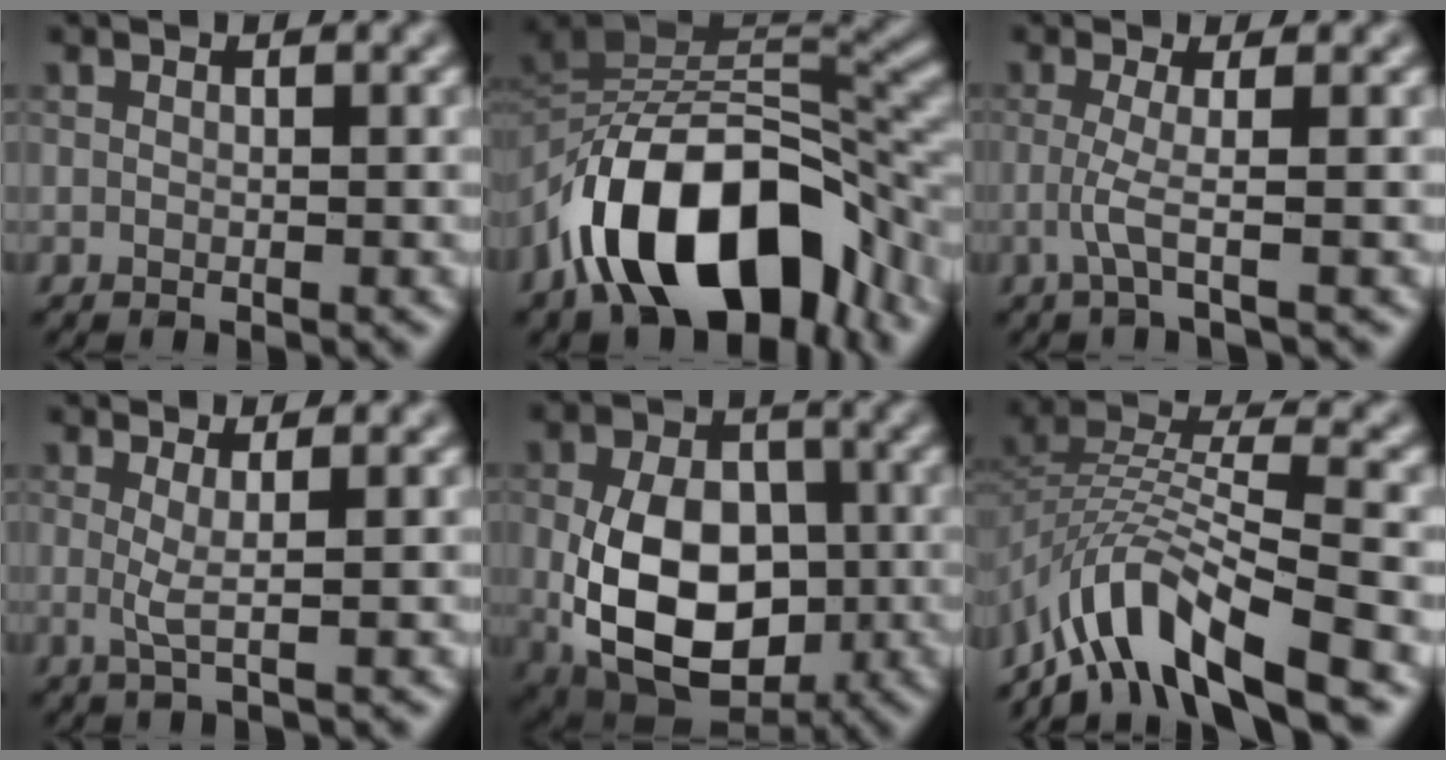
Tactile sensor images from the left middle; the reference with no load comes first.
{"total": 14.4, "force": [-7.3, 6.9, 10.3], "torque": [-0.158, 0.006, -0.135]}
{"total": 2.4, "force": [-0.5, 0.4, 2.3], "torque": [-0.049, -0.005, -0.017]}
{"total": 2.0, "force": [0.3, 0.4, 1.9], "torque": [-0.038, -0.006, 0.001]}
{"total": 11.4, "force": [-1.9, 7.6, 8.3], "torque": [-0.154, -0.016, -0.034]}
{"total": 8.9, "force": [-6.5, 2.4, 5.7], "torque": [-0.096, -0.003, -0.133]}